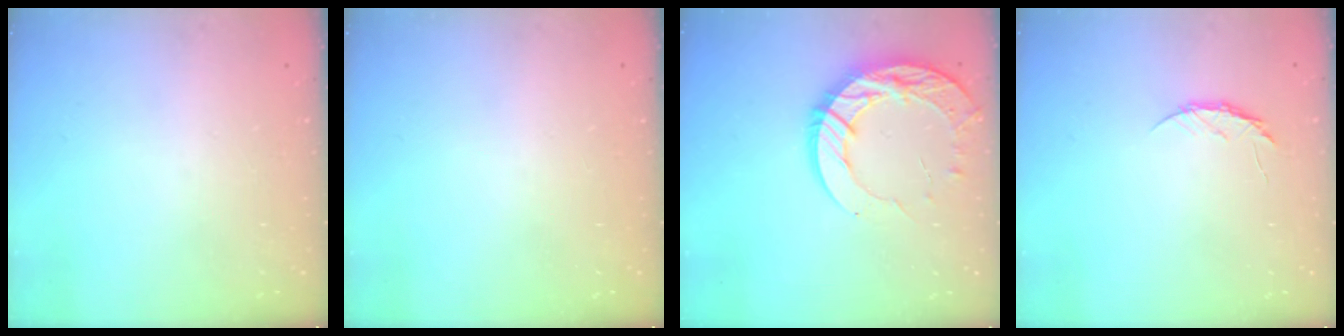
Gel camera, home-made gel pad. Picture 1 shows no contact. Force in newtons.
{"total": 0.0}
{"total": 15.5, "press": 15.4, "slide": 1.2}
{"total": 4.2, "press": 4.2, "slide": 0.5}